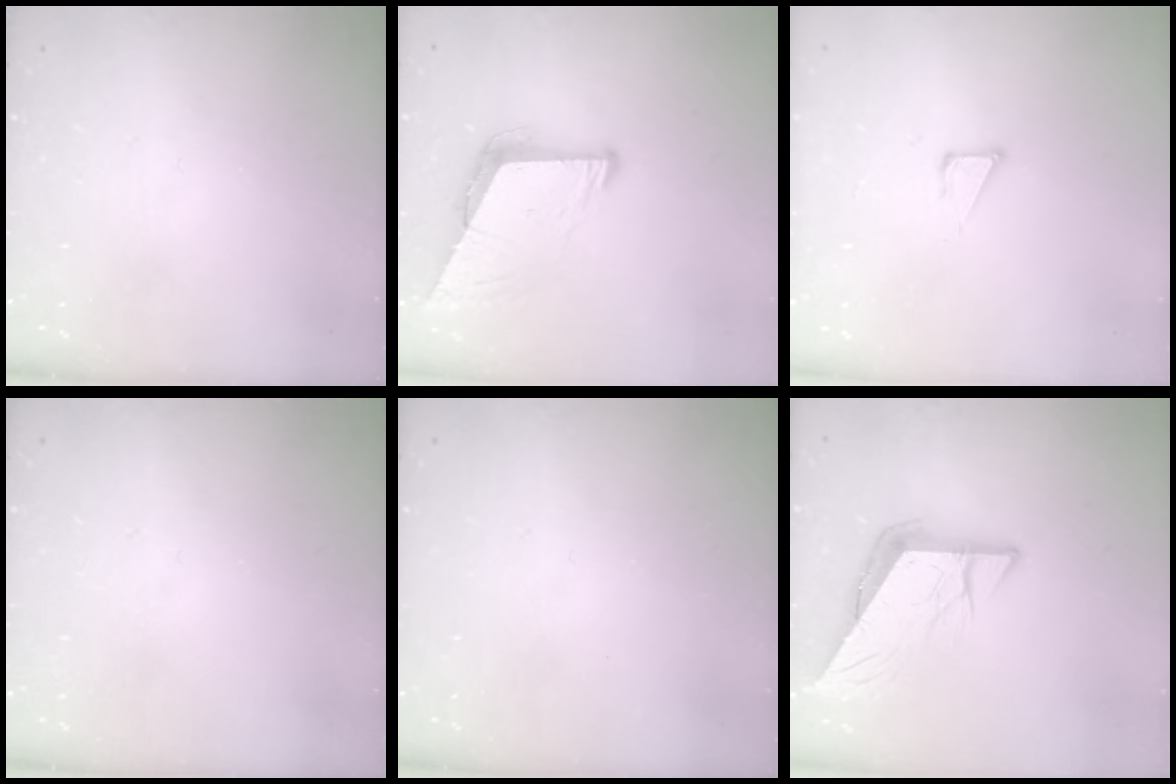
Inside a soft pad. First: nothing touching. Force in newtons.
{"total": 8.8, "press": 7.9, "slide": 3.8}
{"total": 4.0, "press": 3.9, "slide": 0.8}
{"total": 0.0}
{"total": 0.0}
{"total": 9.2, "press": 9.1, "slide": 0.8}